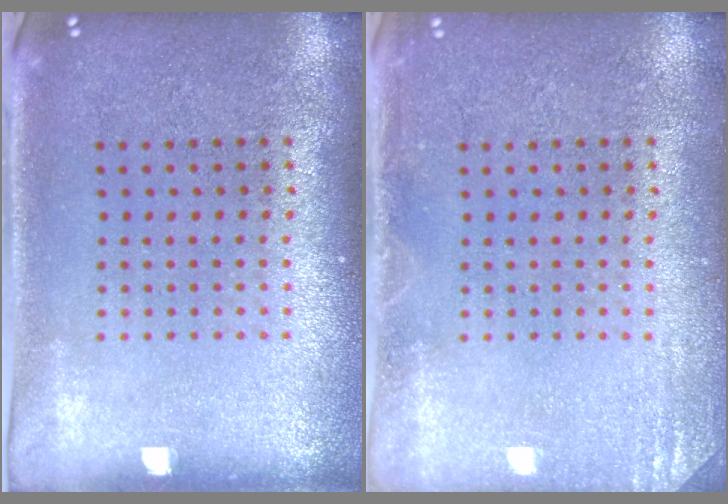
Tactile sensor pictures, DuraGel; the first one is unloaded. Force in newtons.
{"total": 1.6, "press": 1.6, "slide": 0.3}